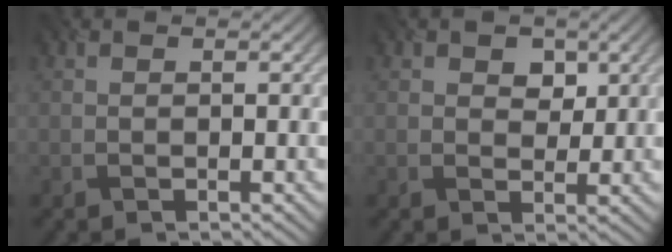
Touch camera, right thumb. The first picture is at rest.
{"total": 2.8, "force": [1.2, 2.0, 1.6], "torque": [-0.024, -0.006, 0.016]}